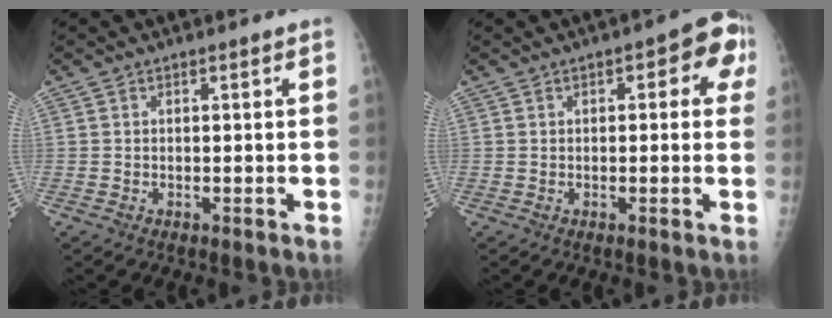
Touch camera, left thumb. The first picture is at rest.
{"total": 6.6, "force": [1.8, 3.1, 5.5], "torque": [-0.030, 0.013, 0.010]}